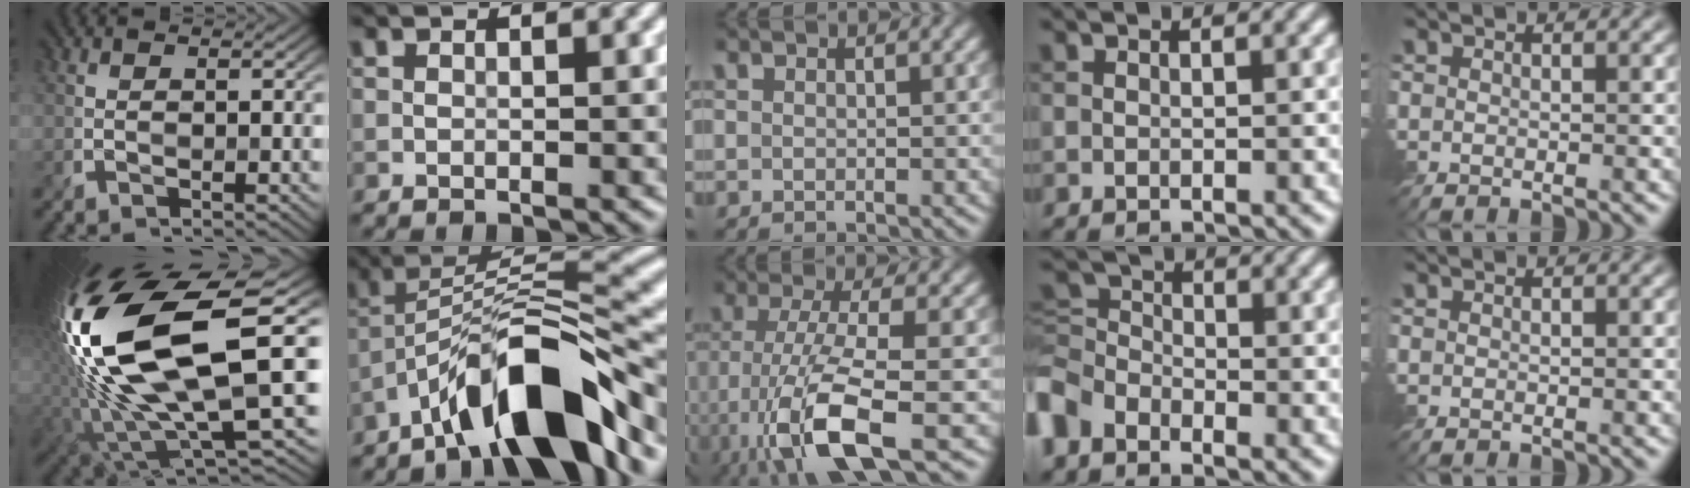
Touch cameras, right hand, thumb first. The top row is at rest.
{"thumb": {"total": 20.0, "force": [4.1, 6.8, 18.3], "torque": [-0.399, -0.016, 0.074]}, "index": {"total": 11.7, "force": [-7.4, 3.0, 8.6], "torque": [-0.128, 0.018, -0.133]}, "middle": {"total": 9.8, "force": [-4.4, 2.5, 8.4], "torque": [-0.167, -0.012, -0.085]}, "ring": {"total": 4.1, "force": [-2.9, 2.5, 1.5], "torque": [-0.038, 0.004, -0.079]}}